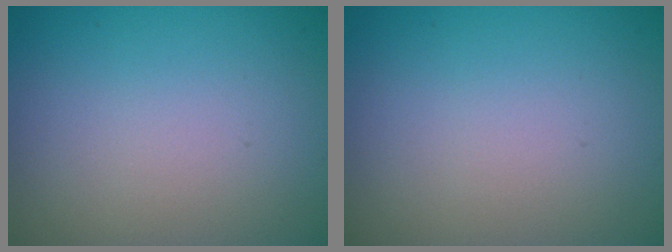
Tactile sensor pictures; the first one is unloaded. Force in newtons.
{"total": 0.0}